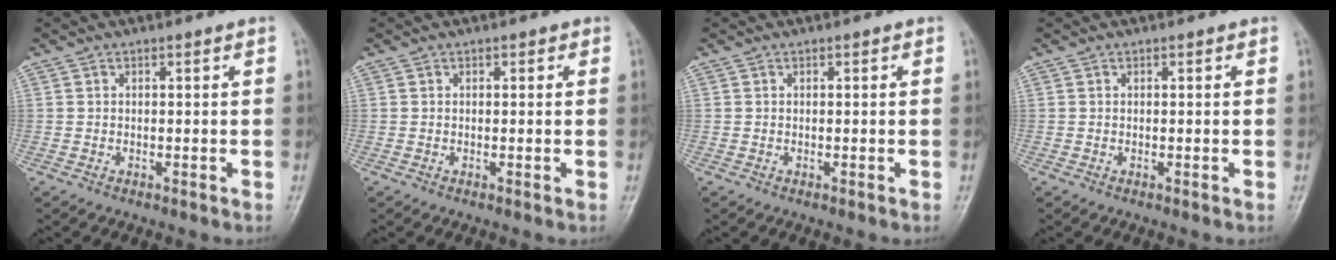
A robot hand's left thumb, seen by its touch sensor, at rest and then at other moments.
{"total": 0.8, "force": [0.3, 0.6, 0.4], "torque": [0.003, 0.000, 0.001]}
{"total": 0.0}
{"total": 0.0}